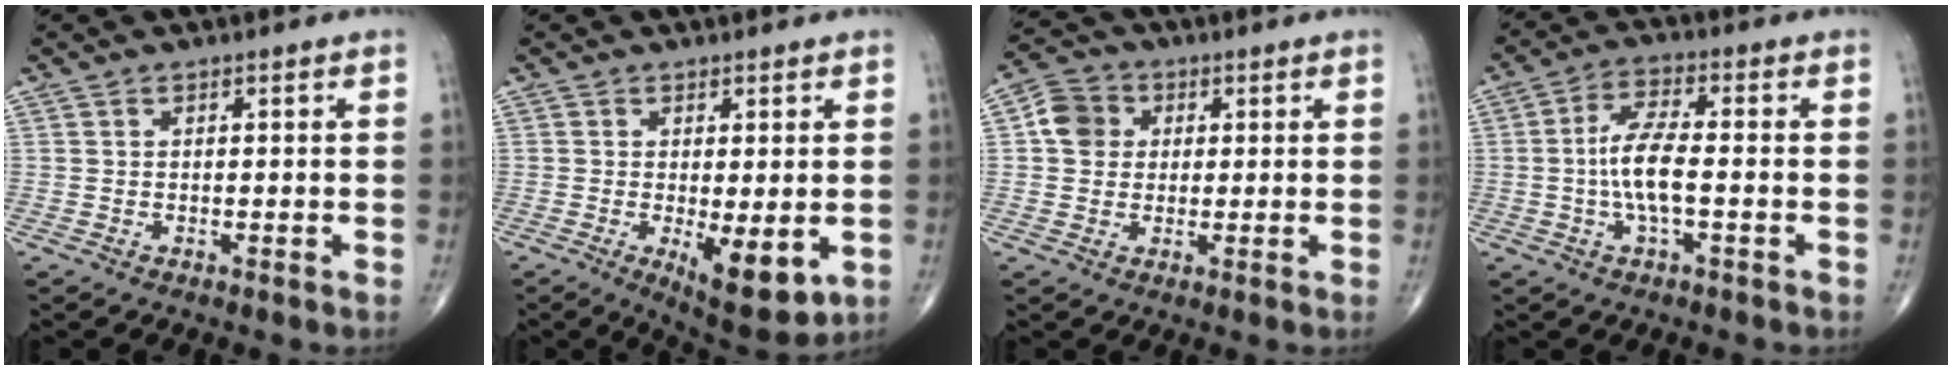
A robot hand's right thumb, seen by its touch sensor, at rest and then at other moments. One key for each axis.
{"total": 8.8, "fx": -2.0, "fy": 3.2, "fz": 7.9, "tx": -0.107, "ty": -0.024, "tz": -0.021}
{"total": 6.3, "fx": 1.1, "fy": 5.5, "fz": 2.8, "tx": -0.035, "ty": 0.008, "tz": 0.009}
{"total": 7.8, "fx": -1.1, "fy": 2.4, "fz": 7.4, "tx": -0.155, "ty": 0.016, "tz": -0.028}